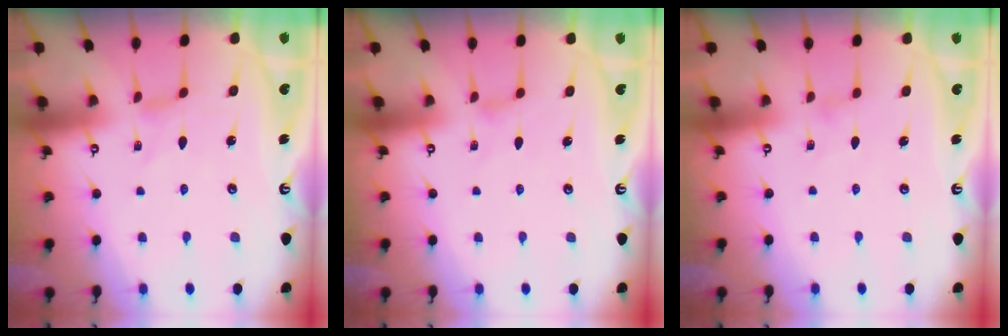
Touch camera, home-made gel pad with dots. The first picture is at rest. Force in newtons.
{"total": 0.7, "press": 0.6, "slide": 0.3}
{"total": 0.0}